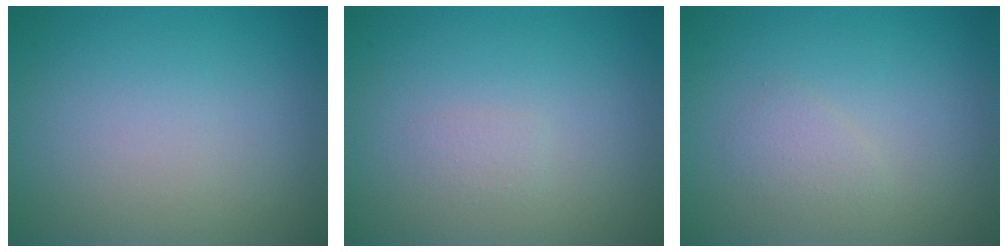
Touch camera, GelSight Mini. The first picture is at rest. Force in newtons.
{"total": 0.7, "press": 0.7, "slide": 0.1}
{"total": 1.1, "press": 1.1, "slide": 0.1}